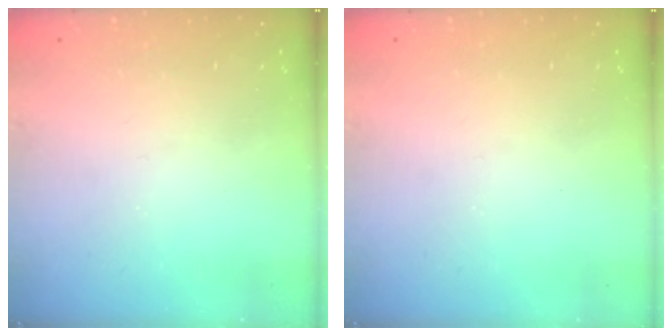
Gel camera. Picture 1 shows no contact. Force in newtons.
{"total": 0.0}